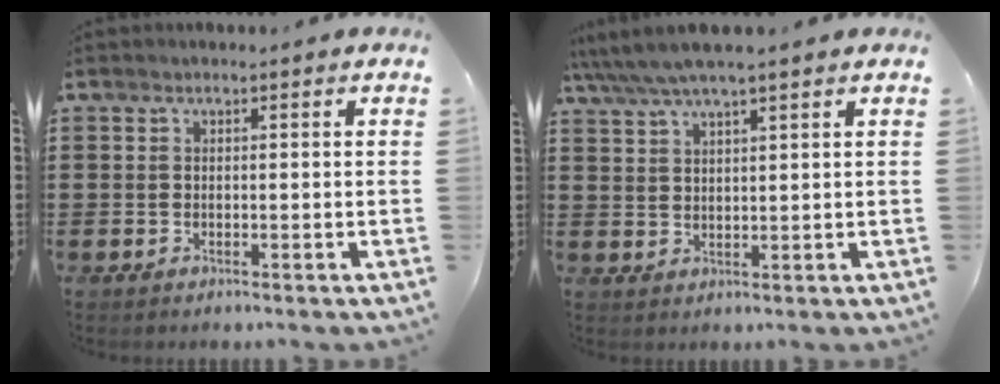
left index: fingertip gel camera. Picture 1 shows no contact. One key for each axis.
{"total": 4.0, "fx": 3.3, "fy": 0.2, "fz": 2.3, "tx": -0.054, "ty": -0.006, "tz": 0.058}